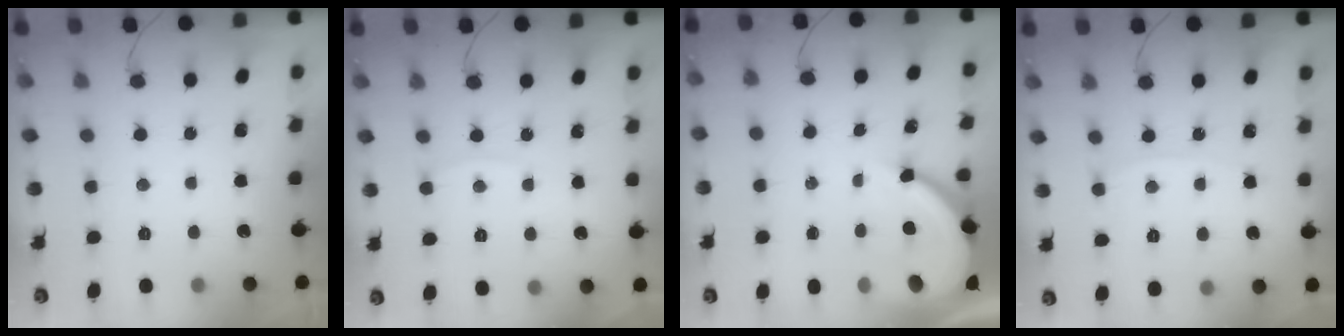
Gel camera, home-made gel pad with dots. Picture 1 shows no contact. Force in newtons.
{"total": 2.7, "press": 2.7, "slide": 0.4}
{"total": 11.1, "press": 11.1, "slide": 1.3}
{"total": 3.5, "press": 3.5, "slide": 0.5}